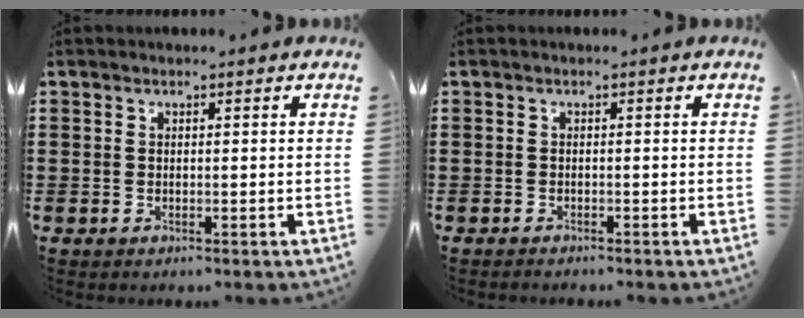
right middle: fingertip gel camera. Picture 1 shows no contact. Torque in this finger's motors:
{"motor_torque": [-0.19, 0.20, -0.03, -0.01]}